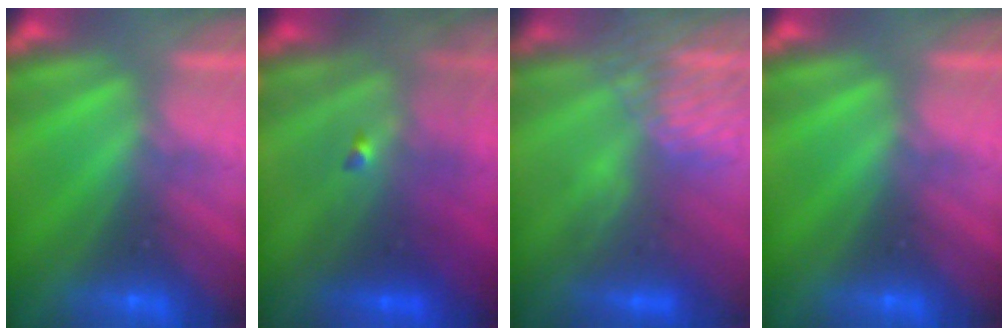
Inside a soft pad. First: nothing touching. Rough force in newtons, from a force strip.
{"total": 4.5}
{"total": 3.4}
{"total": 0.0}